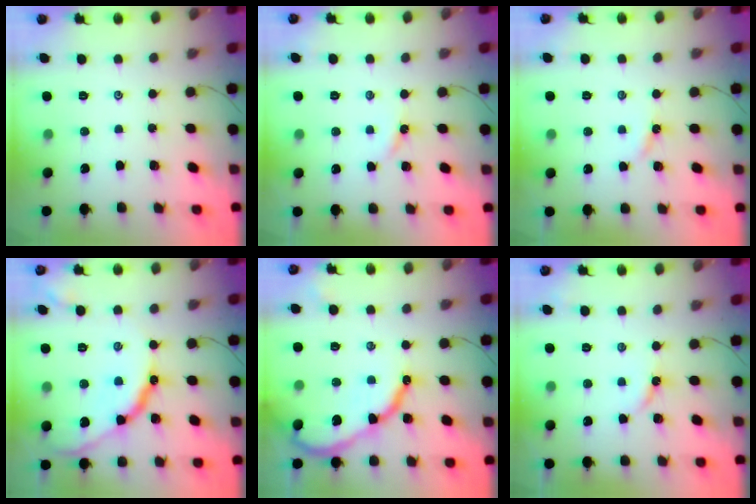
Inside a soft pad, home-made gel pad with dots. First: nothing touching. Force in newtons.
{"total": 2.8, "press": 2.7, "slide": 0.4}
{"total": 2.9, "press": 2.9, "slide": 0.3}
{"total": 12.9, "press": 12.9, "slide": 0.4}
{"total": 12.2, "press": 12.1, "slide": 1.1}
{"total": 2.9, "press": 2.9, "slide": 0.4}